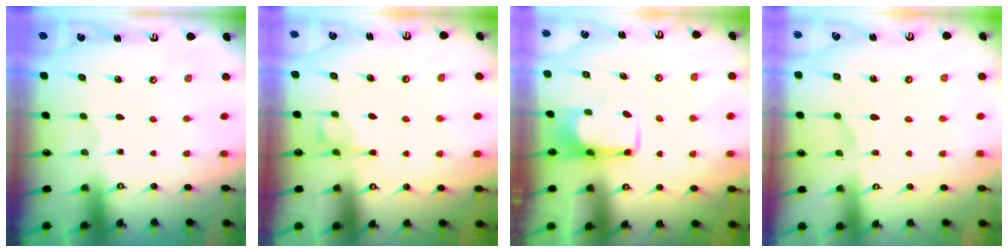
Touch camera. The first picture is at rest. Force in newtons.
{"total": 3.1, "press": 3.0, "slide": 1.0}
{"total": 2.0, "press": 1.9, "slide": 0.4}
{"total": 1.8, "press": 1.3, "slide": 1.3}